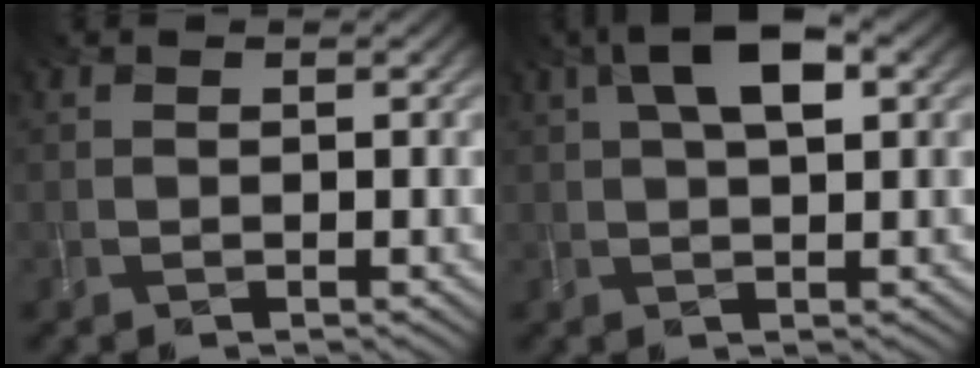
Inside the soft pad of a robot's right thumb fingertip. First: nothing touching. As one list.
[{"total": 6.9, "force": [2.6, 2.6, 5.8], "torque": [-0.111, 0.022, 0.043]}]